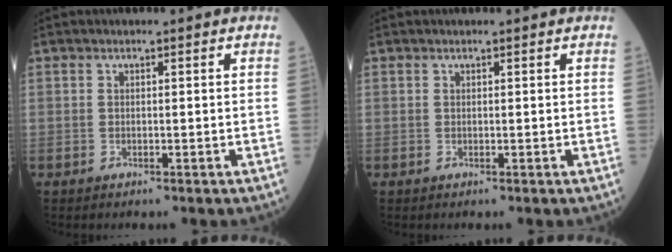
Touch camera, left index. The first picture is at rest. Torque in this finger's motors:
{"motor_torque": [0.92, -1.22, 0.07, 0.01]}